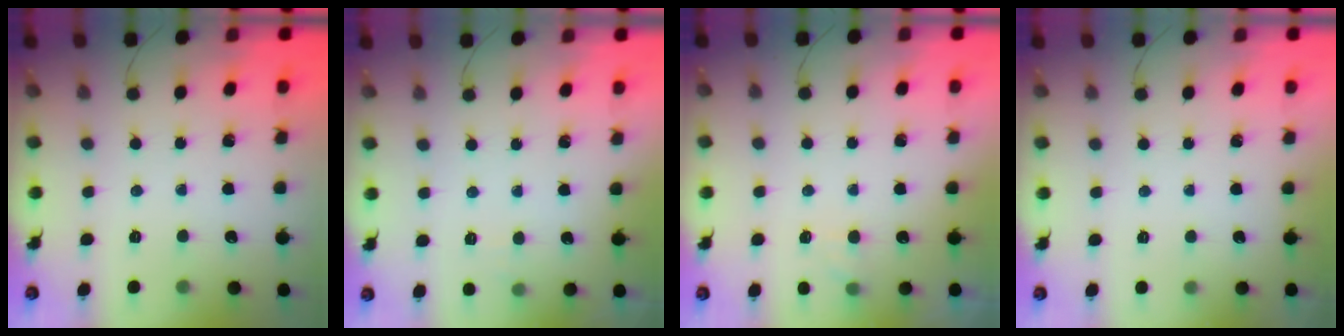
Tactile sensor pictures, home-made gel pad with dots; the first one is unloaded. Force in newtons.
{"total": 2.6, "press": 2.1, "slide": 1.5}
{"total": 2.7, "press": 2.5, "slide": 1.1}
{"total": 1.8, "press": 1.7, "slide": 0.3}